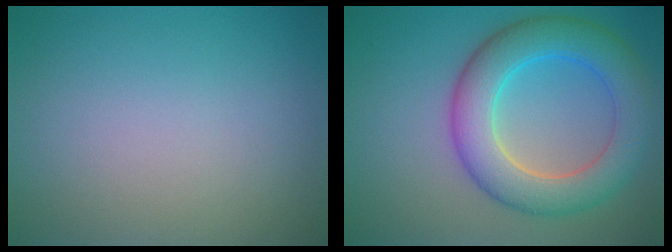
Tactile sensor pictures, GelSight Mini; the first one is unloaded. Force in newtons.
{"total": 7.4, "press": 7.4, "slide": 0.5}